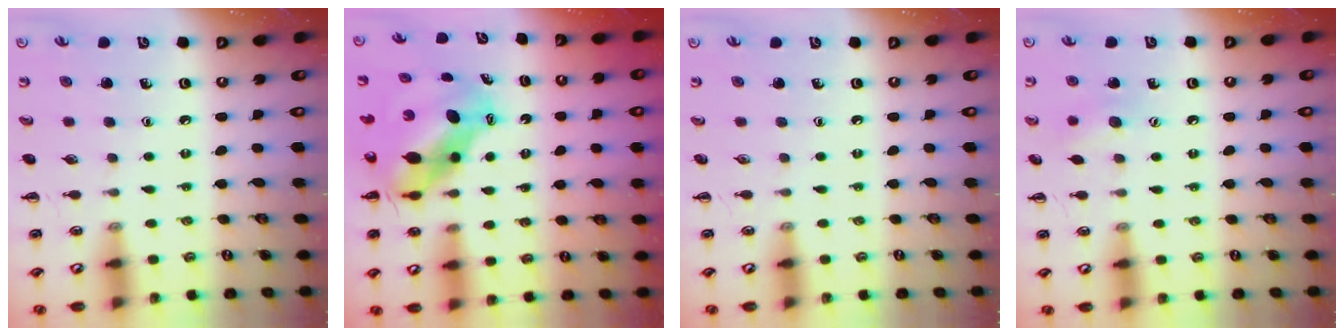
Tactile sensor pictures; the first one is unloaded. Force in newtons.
{"total": 8.1, "press": 7.9, "slide": 2.0}
{"total": 0.0}
{"total": 6.9, "press": 6.7, "slide": 1.5}